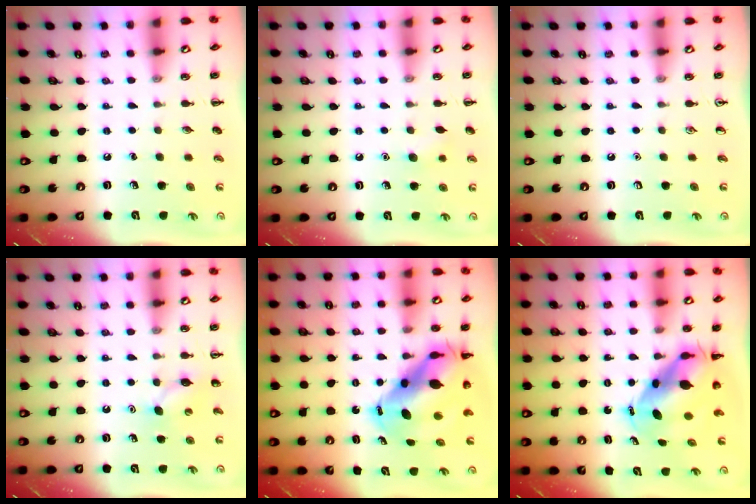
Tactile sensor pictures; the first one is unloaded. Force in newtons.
{"total": 5.8, "press": 5.6, "slide": 1.6}
{"total": 0.0}
{"total": 6.3, "press": 6.1, "slide": 1.8}
{"total": 12.6, "press": 12.0, "slide": 3.6}
{"total": 8.1, "press": 7.9, "slide": 1.9}